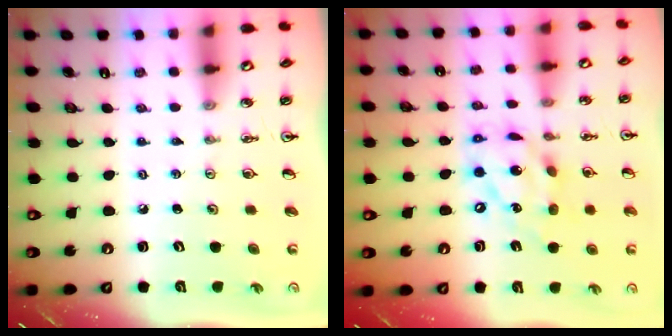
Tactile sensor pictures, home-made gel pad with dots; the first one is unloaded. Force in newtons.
{"total": 13.8, "press": 13.8, "slide": 1.2}